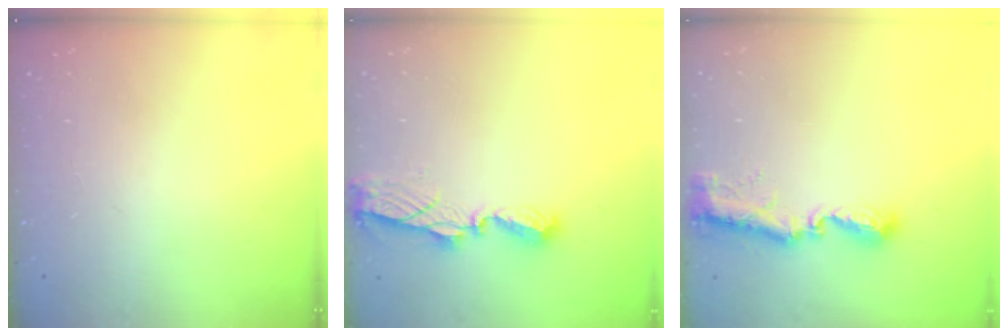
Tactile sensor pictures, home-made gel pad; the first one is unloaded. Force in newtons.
{"total": 7.5, "press": 7.5, "slide": 0.5}
{"total": 9.2, "press": 9.2, "slide": 0.4}